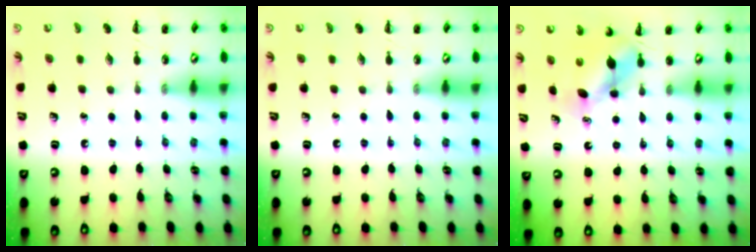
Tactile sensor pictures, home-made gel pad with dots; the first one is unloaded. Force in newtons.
{"total": 0.0}
{"total": 5.3, "press": 5.2, "slide": 0.6}